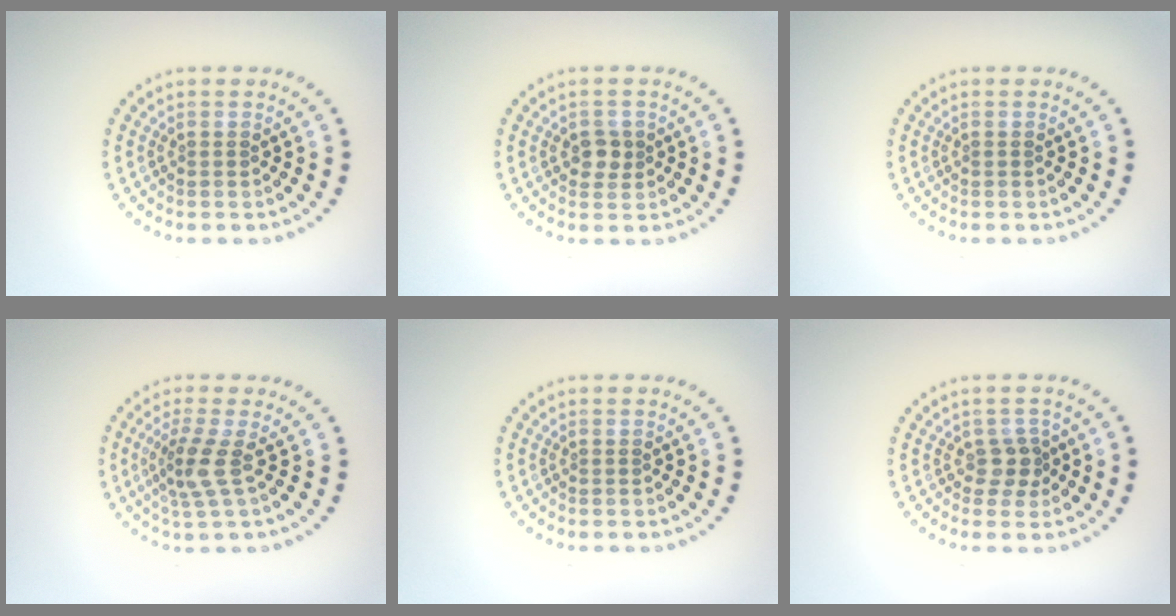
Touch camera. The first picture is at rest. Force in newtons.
{"total": 1.8, "press": 1.7, "slide": 0.6}
{"total": 0.0}
{"total": 2.8, "press": 2.1, "slide": 1.8}
{"total": 0.0}
{"total": 1.8, "press": 1.5, "slide": 1.1}